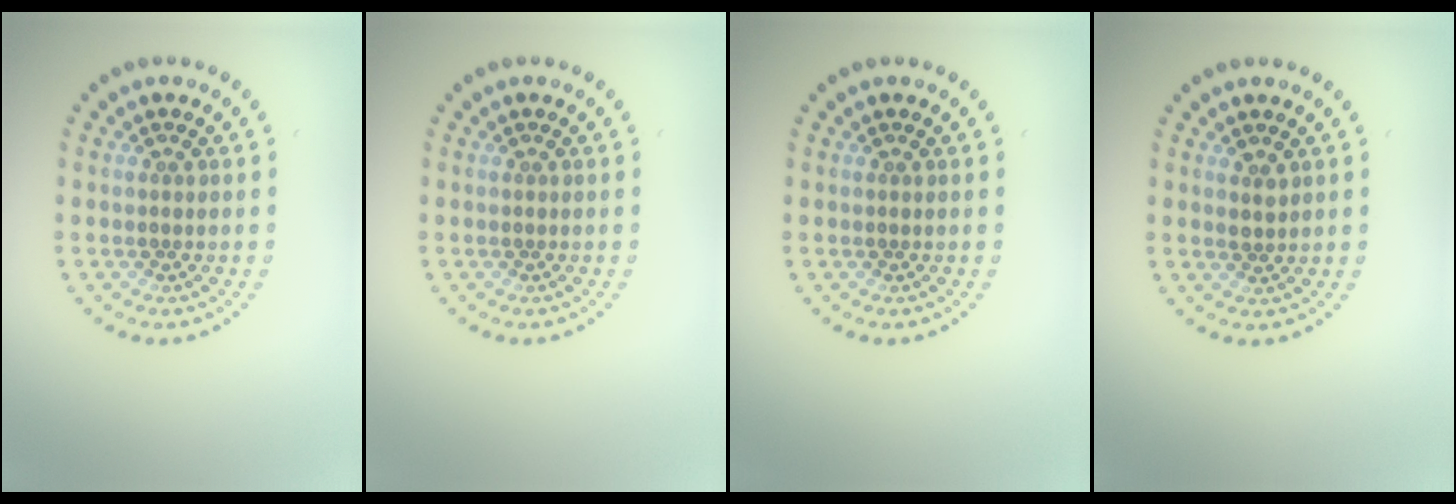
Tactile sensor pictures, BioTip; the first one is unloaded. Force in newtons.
{"total": 0.0}
{"total": 0.0}
{"total": 0.8, "press": 0.8, "slide": 0.3}